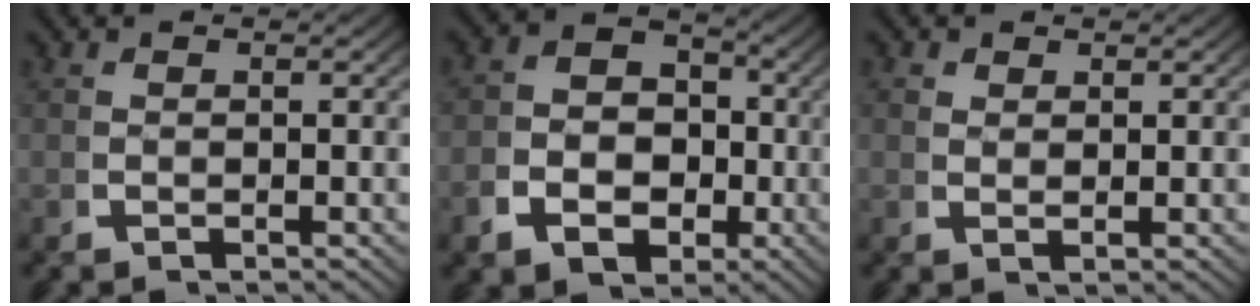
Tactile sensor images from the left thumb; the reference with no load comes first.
{"total": 8.1, "force": [-0.9, 6.6, 4.6], "torque": [-0.086, -0.025, -0.010]}
{"total": 1.1, "force": [1.0, 0.2, 0.5], "torque": [-0.013, -0.008, 0.026]}